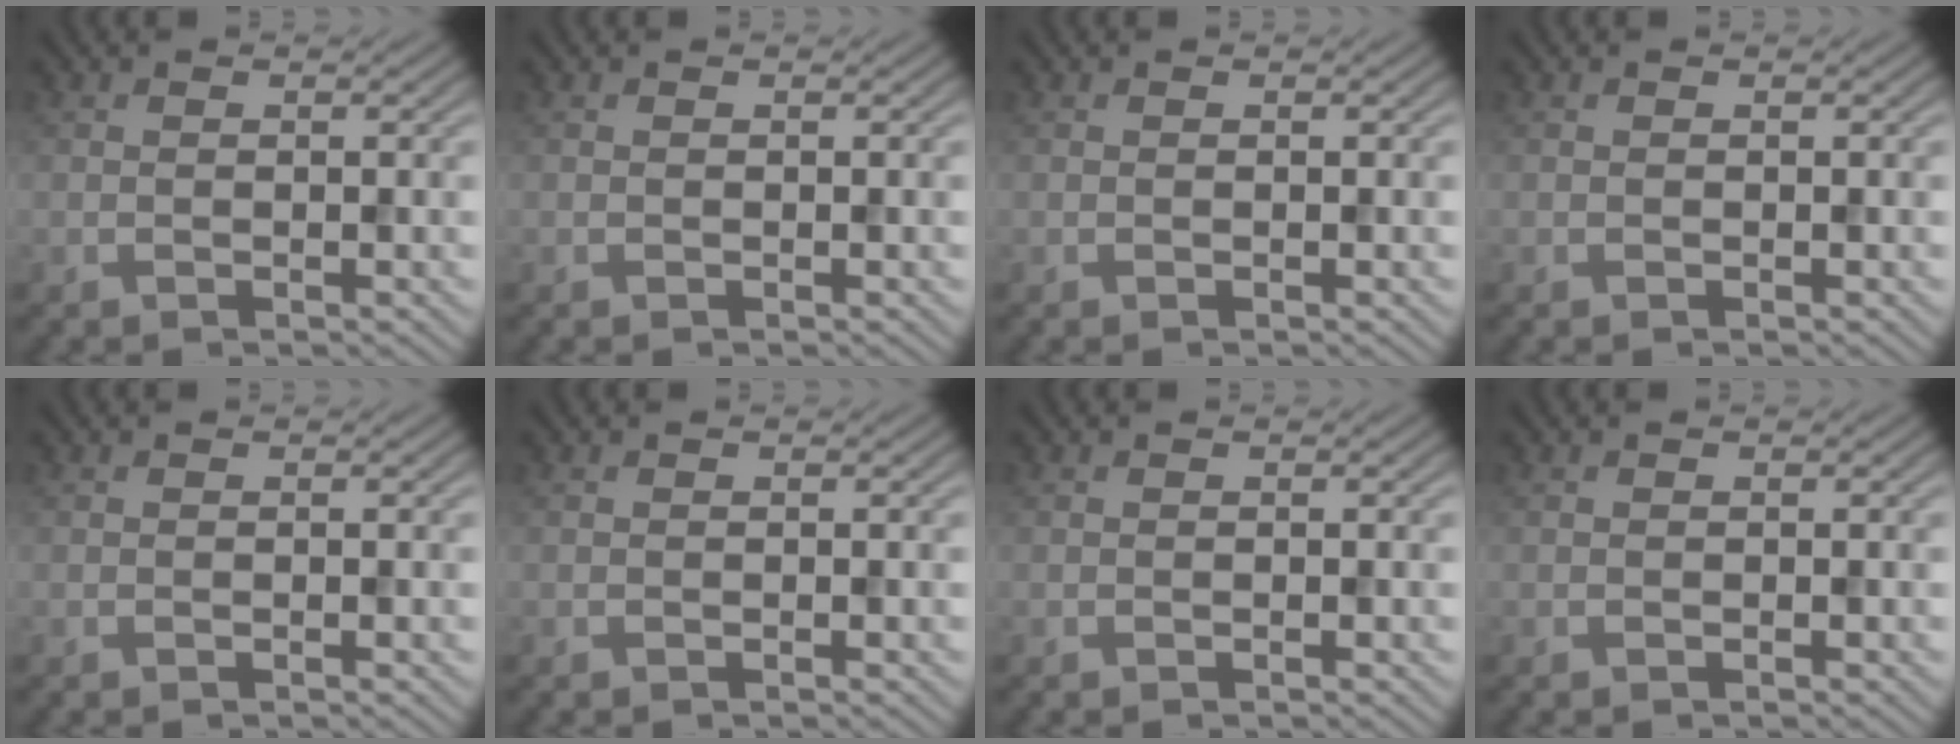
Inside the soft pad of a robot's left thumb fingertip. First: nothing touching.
{"total": 0.0}
{"total": 0.0}
{"total": 0.0}
{"total": 0.0}
{"total": 0.0}
{"total": 0.0}
{"total": 0.0}